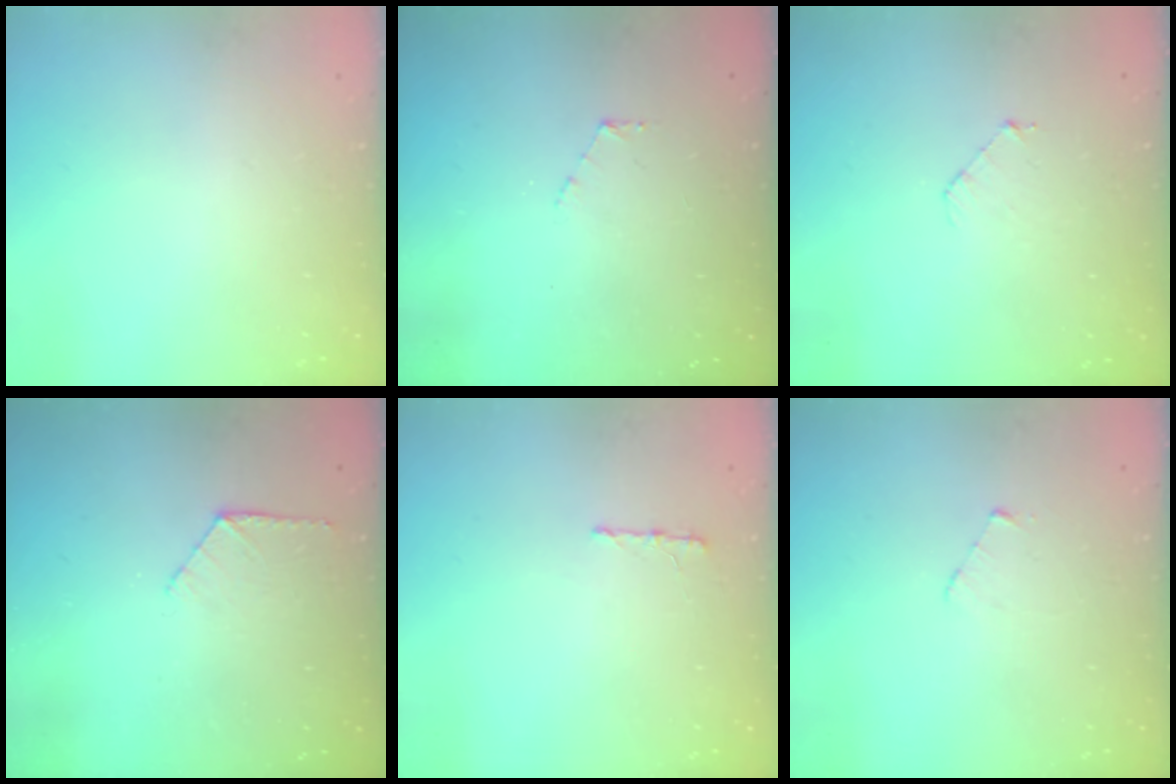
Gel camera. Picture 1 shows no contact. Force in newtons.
{"total": 3.6, "press": 3.6, "slide": 0.4}
{"total": 4.1, "press": 4.1, "slide": 0.3}
{"total": 6.1, "press": 6.1, "slide": 0.6}
{"total": 5.1, "press": 5.1, "slide": 0.4}
{"total": 2.6, "press": 2.6, "slide": 0.3}